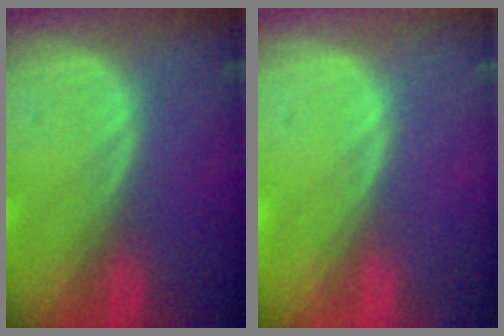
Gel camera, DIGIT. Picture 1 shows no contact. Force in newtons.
{"total": 0.0}